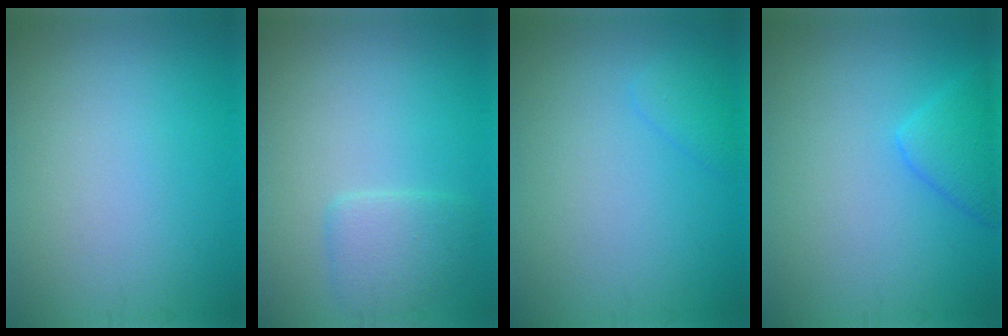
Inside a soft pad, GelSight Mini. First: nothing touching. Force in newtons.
{"total": 2.3, "press": 2.3, "slide": 0.2}
{"total": 1.2, "press": 1.2, "slide": 0.1}
{"total": 2.7, "press": 2.7, "slide": 0.2}